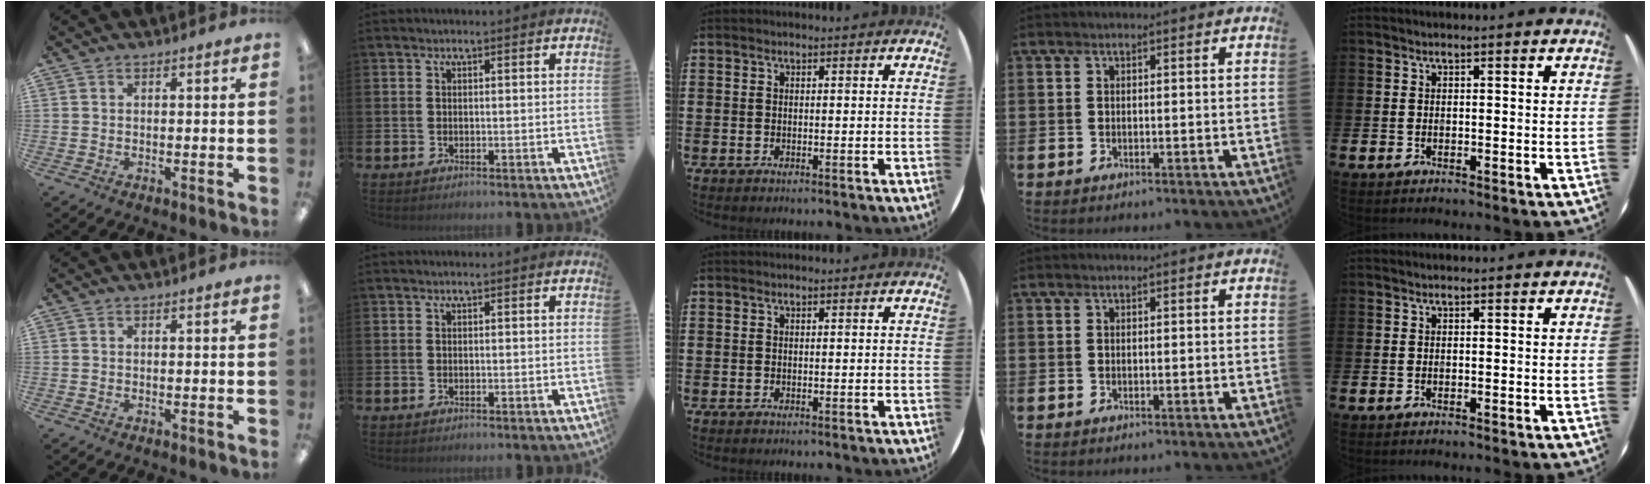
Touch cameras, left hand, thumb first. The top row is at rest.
{}